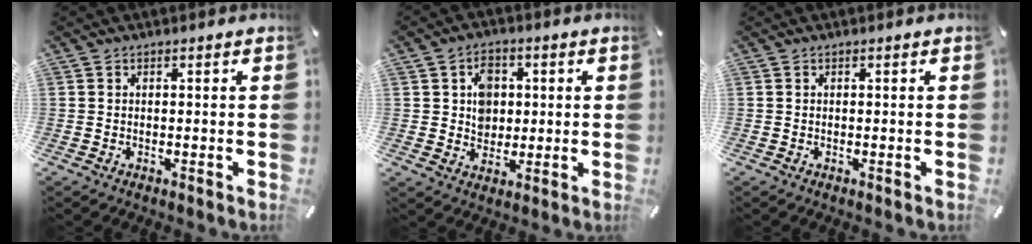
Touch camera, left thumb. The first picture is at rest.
{"total": 6.8, "force": [1.0, 6.0, 3.1], "torque": [-0.040, 0.004, 0.014]}
{"total": 0.0}